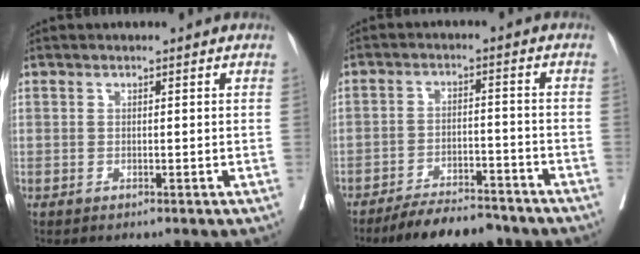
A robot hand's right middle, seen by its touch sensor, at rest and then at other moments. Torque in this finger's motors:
{"motor_torque": [0.39, -0.49, 0.15, 0.03]}